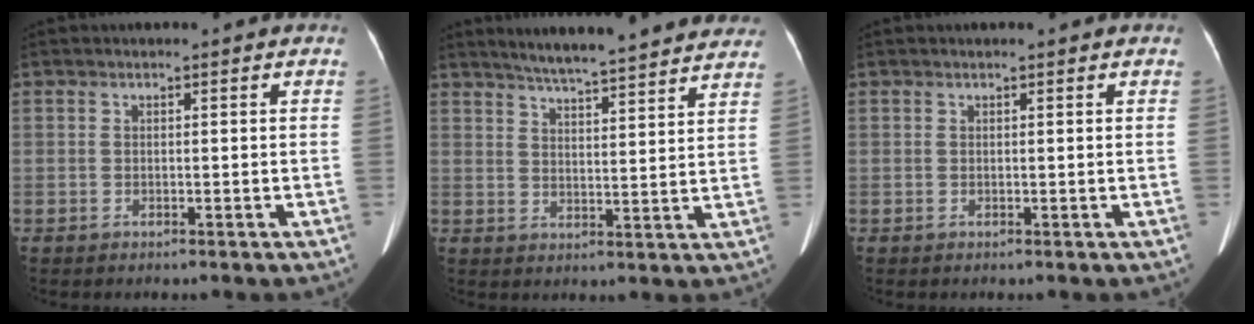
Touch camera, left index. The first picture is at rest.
{"total": 18.4, "force": [16.6, 1.4, 7.8], "torque": [-0.112, 0.010, 0.217]}
{"total": 0.0}